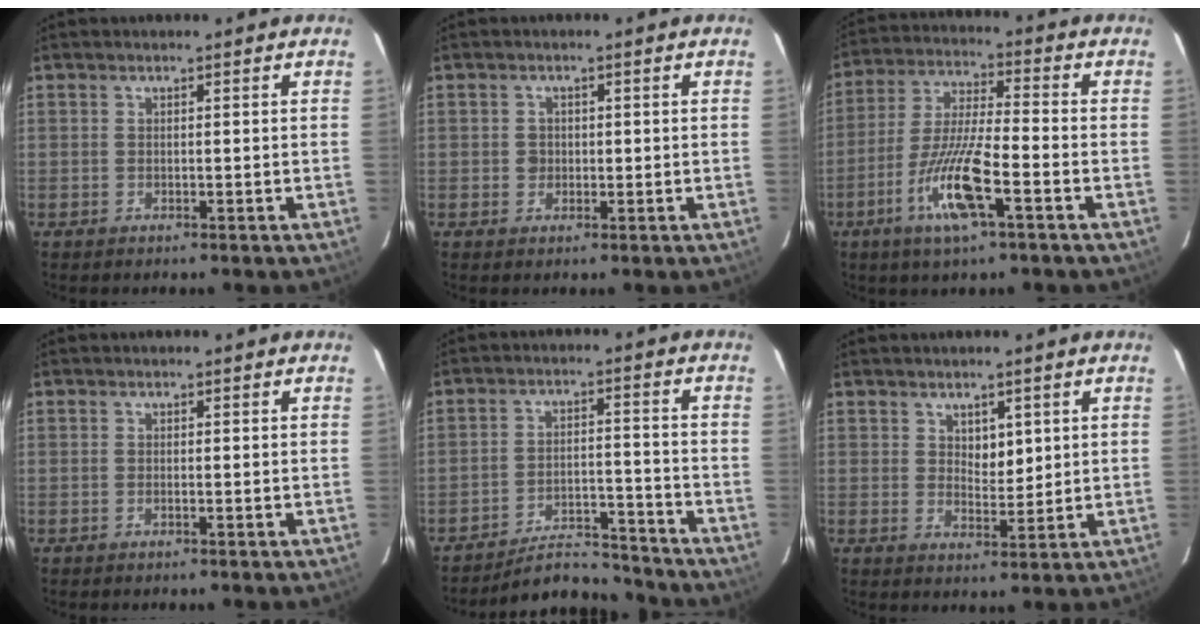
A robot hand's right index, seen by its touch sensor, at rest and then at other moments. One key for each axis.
{"total": 1.7, "fx": 0.0, "fy": 1.6, "fz": 0.7, "tx": -0.012, "ty": 0.002, "tz": 0.002}
{"total": 12.0, "fx": -5.1, "fy": 1.3, "fz": 10.8, "tx": -0.215, "ty": -0.012, "tz": -0.097}
{"total": 0.0}
{"total": 8.0, "fx": -8.0, "fy": 1.2, "fz": 0.2, "tx": -0.004, "ty": 0.022, "tz": -0.131}
{"total": 3.4, "fx": 1.4, "fy": 1.9, "fz": 2.5, "tx": -0.037, "ty": -0.003, "tz": 0.029}